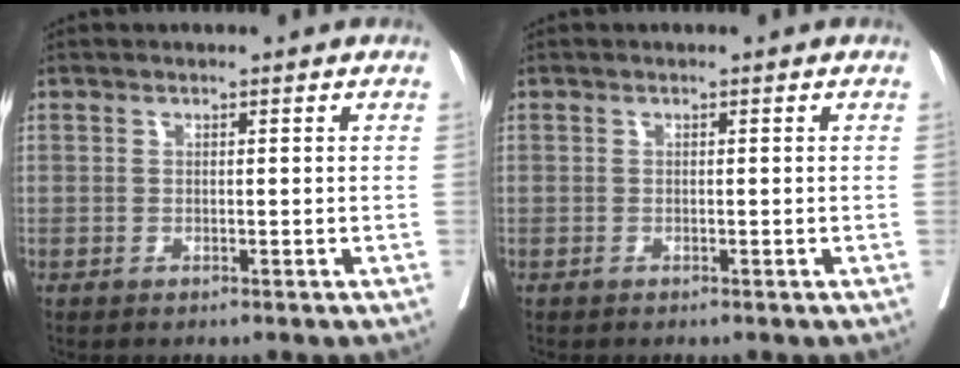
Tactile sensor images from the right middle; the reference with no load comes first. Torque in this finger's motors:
{"motor_torque": [0.32, -0.24, -0.02, -0.01]}